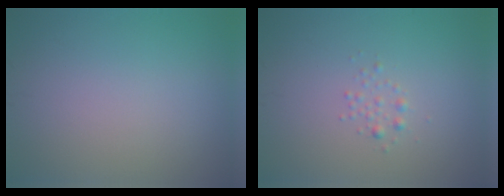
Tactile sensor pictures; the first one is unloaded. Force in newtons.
{"total": 0.9, "press": 0.9, "slide": 0.0}